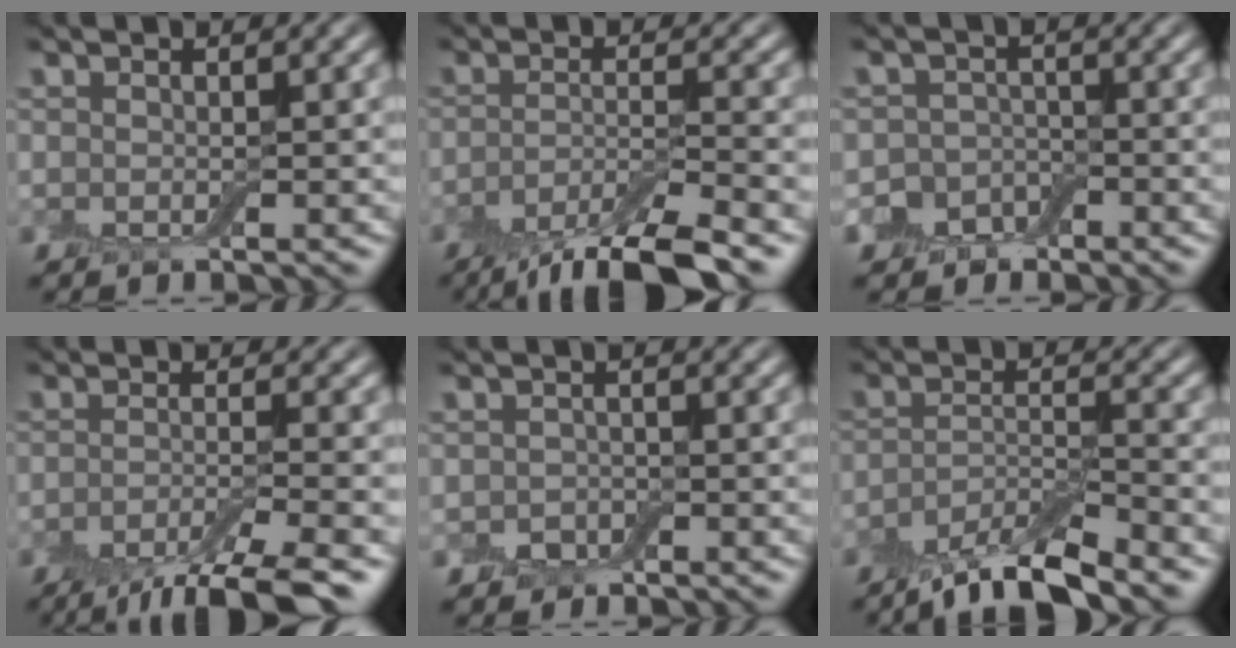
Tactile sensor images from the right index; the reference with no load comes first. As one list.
[{"total": 7.3, "force": [-5.0, 1.7, 5.0], "torque": [-0.073, -0.006, -0.092]}, {"total": 3.1, "force": [-1.9, 2.3, 0.8], "torque": [-0.006, 0.006, -0.038]}, {"total": 6.7, "force": [-4.3, 1.4, 4.9], "torque": [-0.066, -0.008, -0.079]}, {"total": 1.3, "force": [-0.7, 0.9, 0.4], "torque": [-0.004, 0.001, -0.015]}, {"total": 5.9, "force": [-4.6, 1.3, 3.5], "torque": [-0.058, -0.006, -0.087]}]